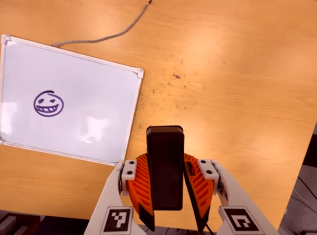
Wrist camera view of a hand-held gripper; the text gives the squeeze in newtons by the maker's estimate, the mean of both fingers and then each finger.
{"total": 9.6, "left": 7.8, "right": 11.4}